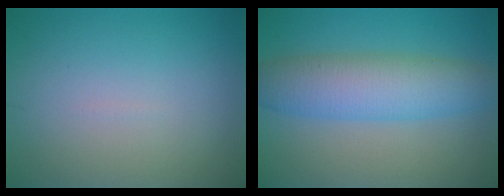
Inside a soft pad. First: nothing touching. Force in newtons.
{"total": 6.4, "press": 6.4, "slide": 0.1}